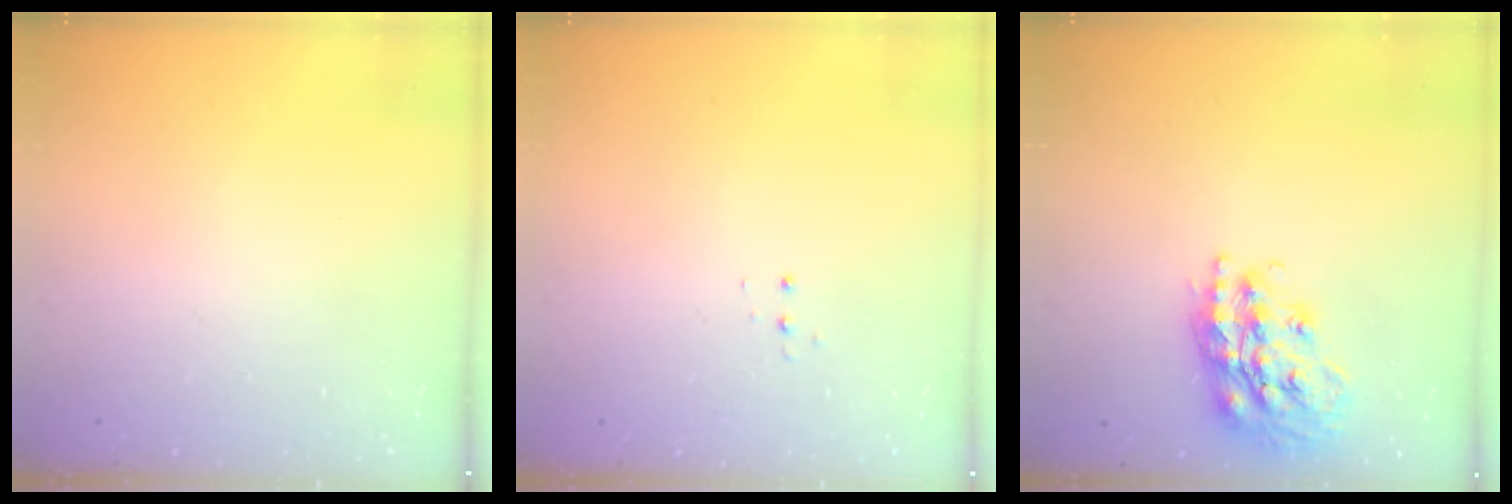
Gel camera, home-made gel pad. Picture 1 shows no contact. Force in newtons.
{"total": 3.3, "press": 3.2, "slide": 0.6}
{"total": 19.2, "press": 19.1, "slide": 1.6}